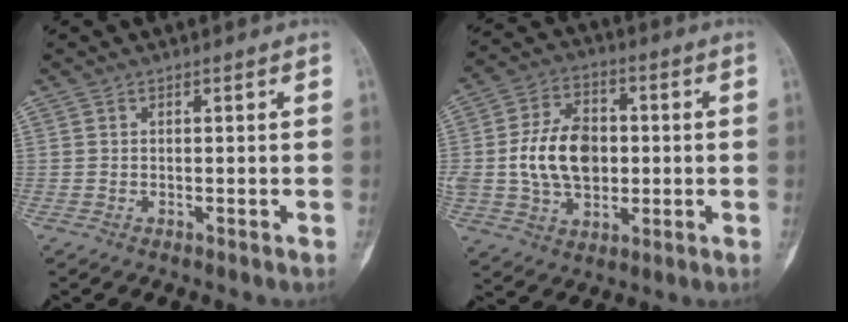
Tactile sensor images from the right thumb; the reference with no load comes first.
{"total": 14.2, "force": [0.0, 9.9, 10.1], "torque": [-0.158, 0.013, 0.004]}